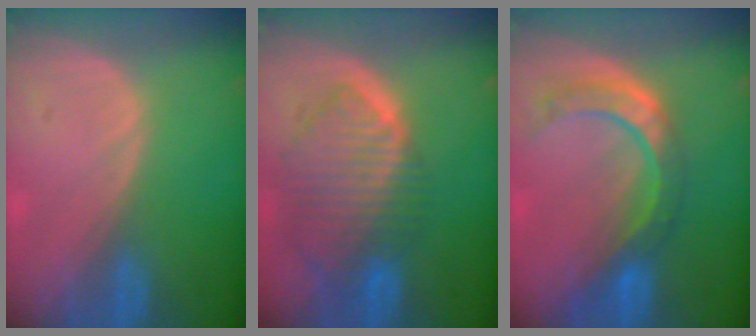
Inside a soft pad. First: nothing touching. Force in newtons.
{"total": 9.9, "press": 8.4, "slide": 5.2}
{"total": 8.5, "press": 7.2, "slide": 4.6}